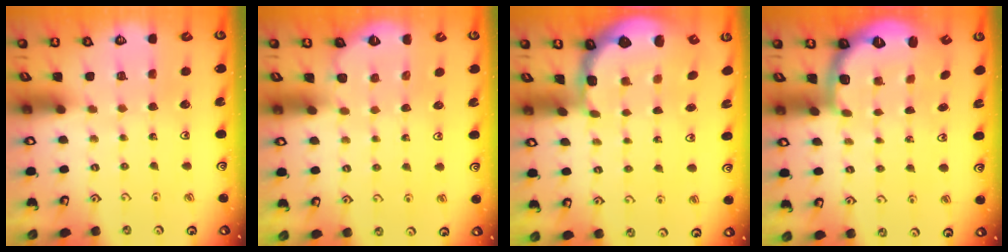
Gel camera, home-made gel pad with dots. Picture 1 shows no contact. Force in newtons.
{"total": 1.8, "press": 1.8, "slide": 0.2}
{"total": 2.5, "press": 1.8, "slide": 1.8}
{"total": 2.6, "press": 1.6, "slide": 2.1}